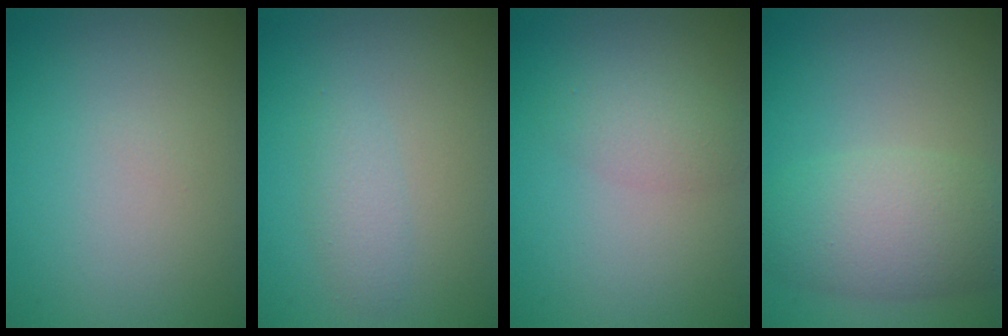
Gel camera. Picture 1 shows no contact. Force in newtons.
{"total": 1.7, "press": 1.7, "slide": 0.1}
{"total": 2.0, "press": 2.0, "slide": 0.1}
{"total": 5.7, "press": 5.6, "slide": 0.6}